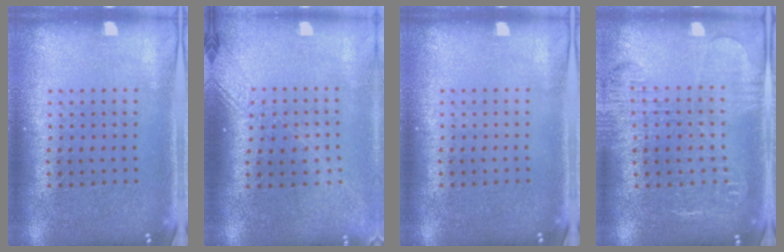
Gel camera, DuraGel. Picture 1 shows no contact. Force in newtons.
{"total": 1.8, "press": 1.4, "slide": 1.1}
{"total": 0.0}
{"total": 1.8, "press": 1.7, "slide": 0.5}